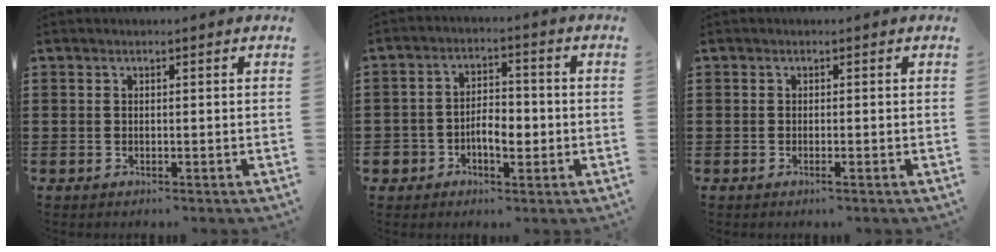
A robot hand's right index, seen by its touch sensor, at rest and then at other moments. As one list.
[{"total": 5.0, "force": [-1.8, 3.4, 3.1], "torque": [-0.062, 0.011, -0.035]}, {"total": 0.6, "force": [-0.4, -0.1, 0.5], "torque": [-0.009, -0.004, -0.007]}]